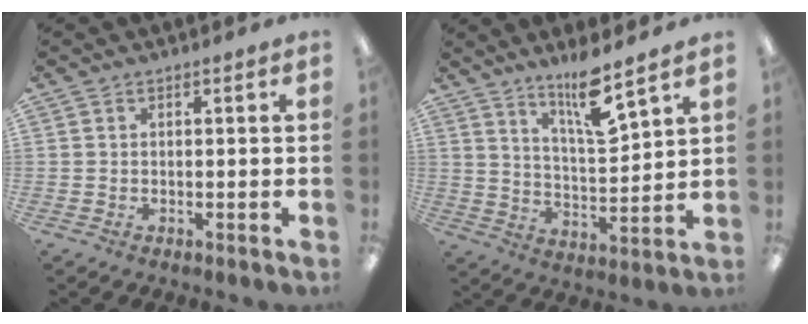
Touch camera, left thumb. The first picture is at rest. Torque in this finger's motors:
{"motor_torque": [-0.09, 0.03, 0.09, 0.01, 0.11]}